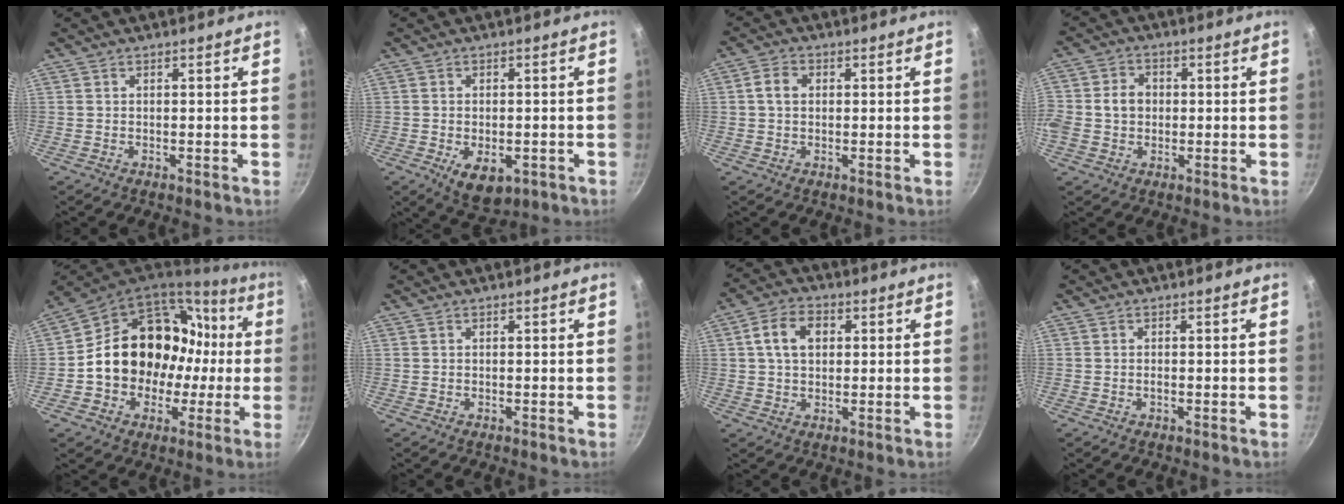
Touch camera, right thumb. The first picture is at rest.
{"total": 7.5, "force": [-2.4, 4.3, 5.6], "torque": [-0.069, -0.001, -0.022]}
{"total": 3.5, "force": [0.4, 2.7, 2.2], "torque": [-0.037, 0.008, 0.000]}
{"total": 6.7, "force": [-0.2, 5.7, 3.4], "torque": [-0.046, 0.013, -0.017]}
{"total": 22.1, "force": [0.5, 18.0, 12.9], "torque": [-0.181, 0.056, 0.022]}
{"total": 0.0}
{"total": 7.5, "force": [1.5, 5.4, 5.0], "torque": [-0.071, 0.011, 0.018]}
{"total": 0.6, "force": [-0.3, 0.3, 0.5], "torque": [-0.008, 0.002, -0.006]}